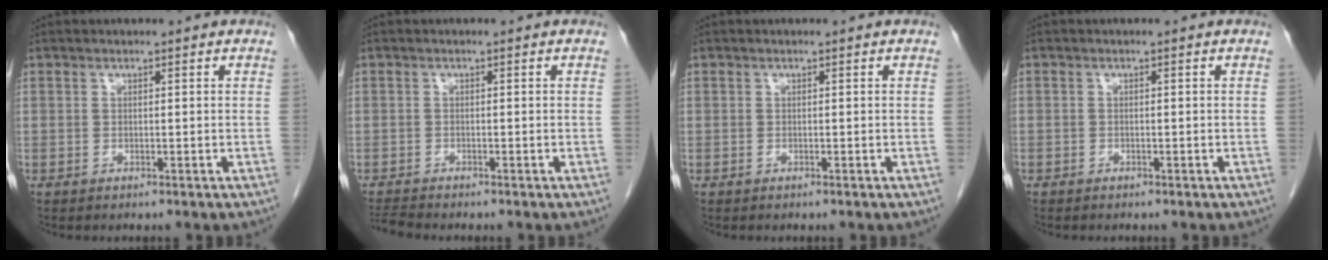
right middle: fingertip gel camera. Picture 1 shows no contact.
{"total": 2.0, "force": [-1.9, -0.5, 0.2], "torque": [-0.013, -0.014, -0.037]}
{"total": 0.0}
{"total": 0.6, "force": [-0.5, 0.4, 0.0], "torque": [-0.006, 0.002, -0.008]}